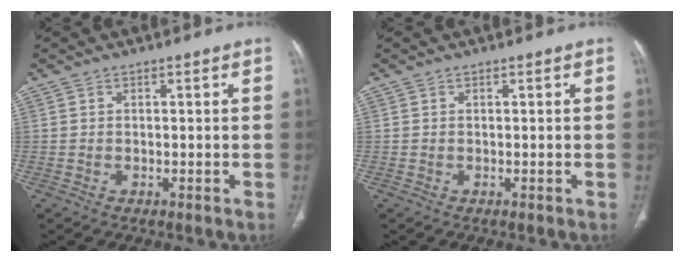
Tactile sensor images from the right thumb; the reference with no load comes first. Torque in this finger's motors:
{"motor_torque": [0.07, 0.07, 0.00, 0.00, 0.00]}